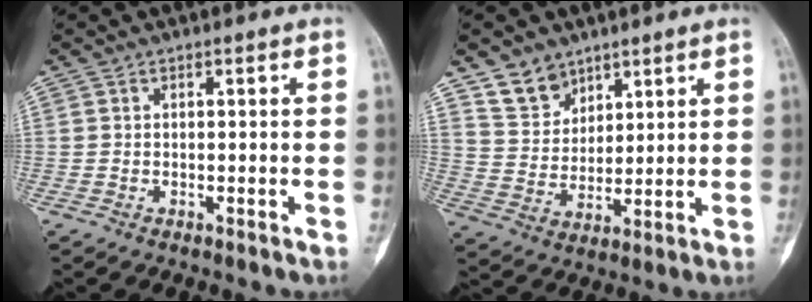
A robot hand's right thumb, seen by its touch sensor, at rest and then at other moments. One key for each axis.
{"total": 7.8, "fx": 5.7, "fy": 5.0, "fz": 1.7, "tx": -0.007, "ty": -0.039, "tz": 0.119}